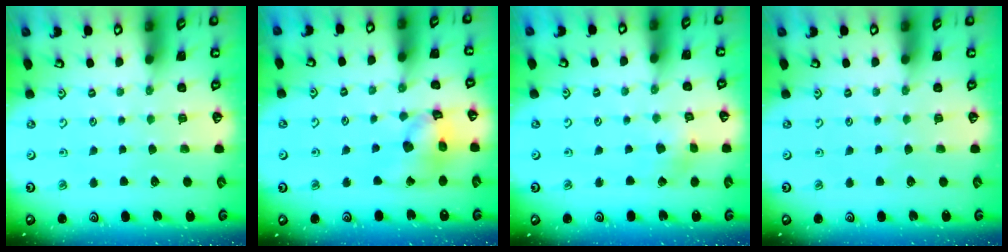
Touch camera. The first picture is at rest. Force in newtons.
{"total": 13.1, "press": 13.0, "slide": 1.5}
{"total": 2.6, "press": 2.6, "slide": 0.2}
{"total": 0.0}